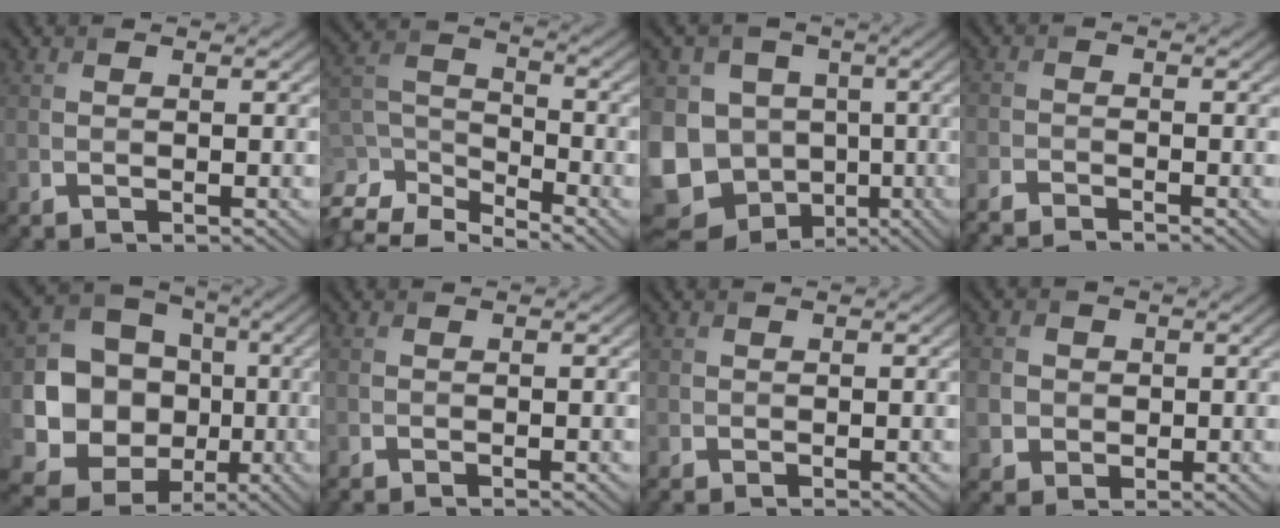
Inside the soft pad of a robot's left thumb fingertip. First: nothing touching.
{"total": 9.7, "force": [-7.1, 4.1, 5.3], "torque": [-0.139, -0.010, -0.133]}
{"total": 16.2, "force": [-3.8, 13.8, 7.5], "torque": [-0.229, -0.003, -0.066]}
{"total": 3.1, "force": [-3.0, 0.1, 1.0], "torque": [-0.022, -0.009, -0.063]}
{"total": 19.2, "force": [-1.6, 17.5, 7.6], "torque": [-0.233, -0.017, -0.025]}
{"total": 0.7, "force": [-0.7, -0.2, 0.2], "torque": [-0.005, -0.005, -0.013]}
{"total": 0.6, "force": [-0.5, 0.4, 0.0], "torque": [0.002, -0.005, -0.011]}
{"total": 5.0, "force": [0.2, 4.7, 1.6], "torque": [-0.055, 0.003, -0.006]}